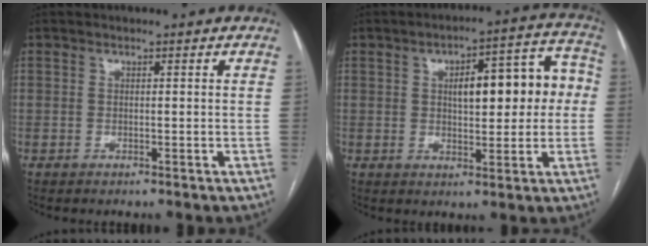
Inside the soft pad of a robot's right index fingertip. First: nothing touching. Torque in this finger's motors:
{"motor_torque": [0.77, 0.46, 0.28, 0.10]}